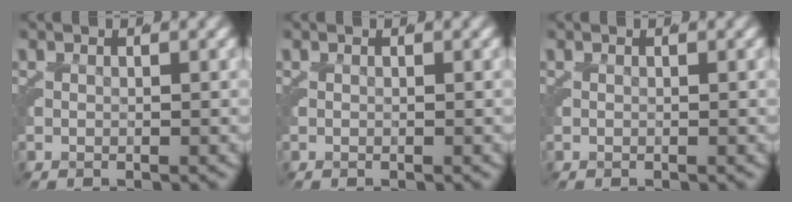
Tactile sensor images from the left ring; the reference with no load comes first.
{"total": 0.0}
{"total": 0.0}